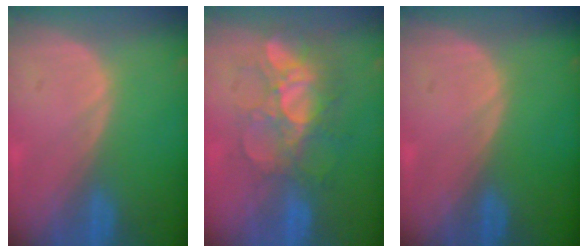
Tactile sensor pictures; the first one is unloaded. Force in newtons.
{"total": 9.7, "press": 8.5, "slide": 4.6}
{"total": 0.0}